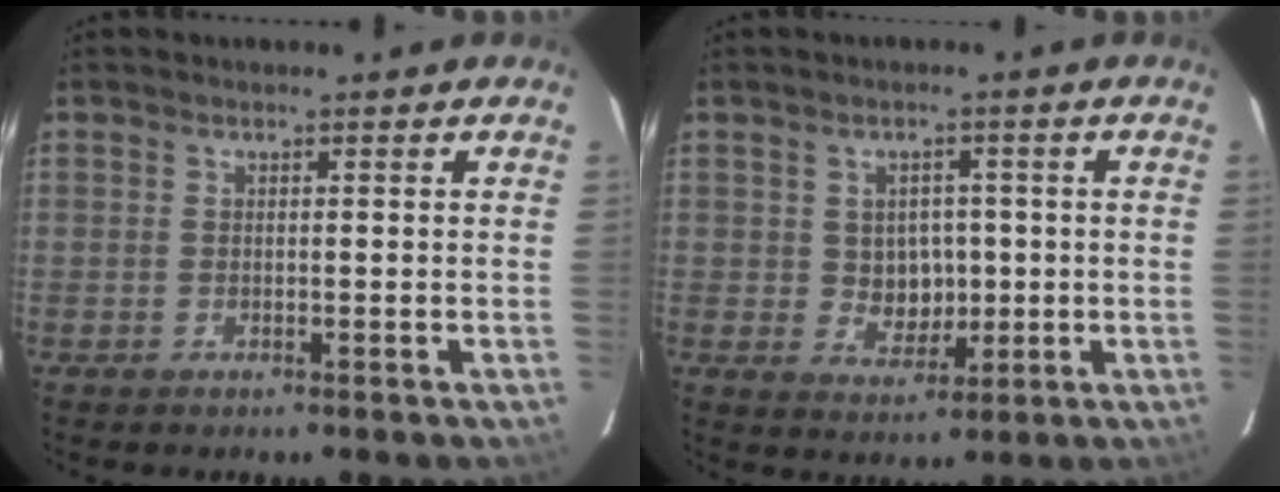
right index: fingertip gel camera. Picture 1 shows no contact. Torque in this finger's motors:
{"motor_torque": [0.08, -0.03, 0.06, 0.01]}